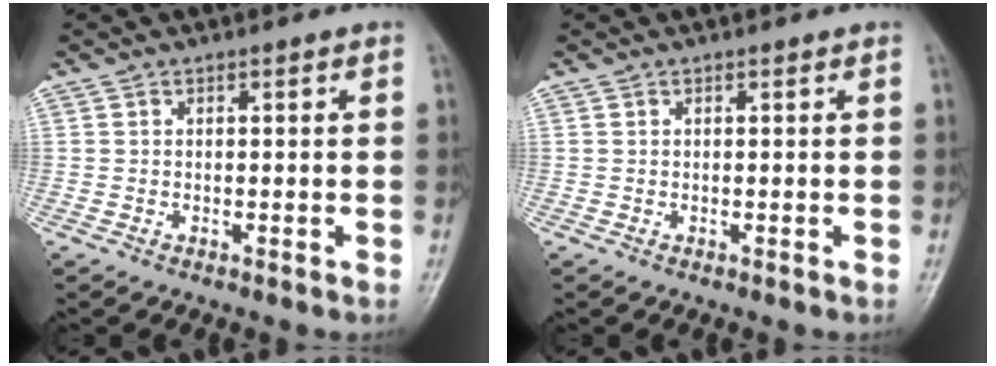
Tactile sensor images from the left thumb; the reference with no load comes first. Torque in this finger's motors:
{"motor_torque": [0.01, 0.01, 0.02, -0.05, 0.00]}